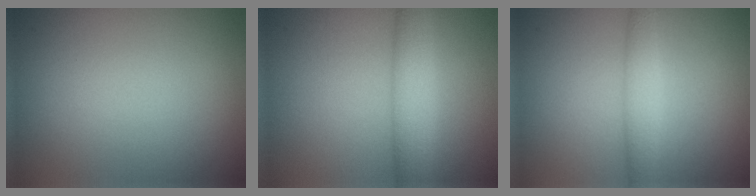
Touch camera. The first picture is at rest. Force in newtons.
{"total": 4.2, "press": 4.2, "slide": 0.3}
{"total": 2.4, "press": 2.4, "slide": 0.1}